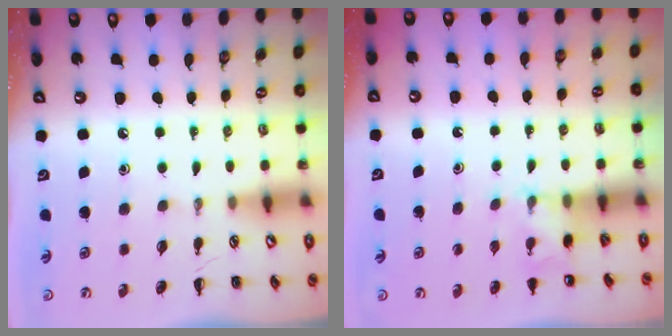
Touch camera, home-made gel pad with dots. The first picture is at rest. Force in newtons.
{"total": 3.7, "press": 3.5, "slide": 1.1}